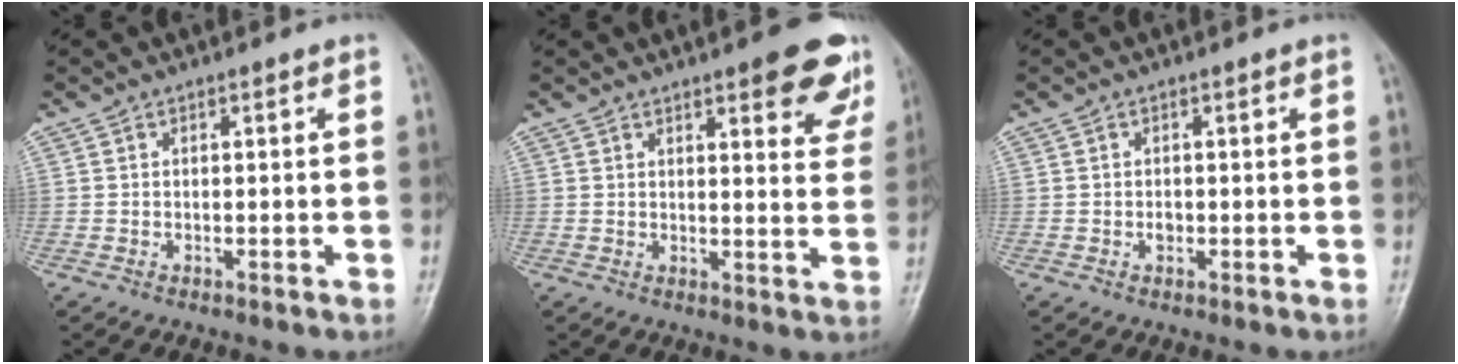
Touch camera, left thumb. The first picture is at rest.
{"total": 10.6, "force": [6.6, 3.4, 7.6], "torque": [-0.055, -0.029, 0.071]}
{"total": 1.1, "force": [-0.2, 0.8, 0.6], "torque": [-0.006, 0.002, -0.003]}